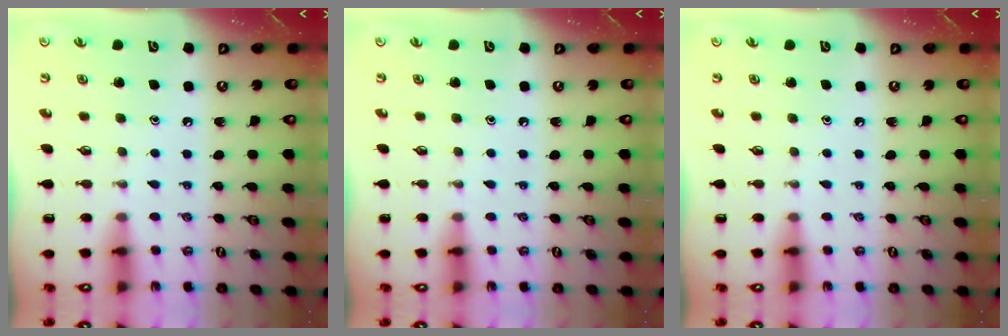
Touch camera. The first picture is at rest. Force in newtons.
{"total": 0.0}
{"total": 0.0}